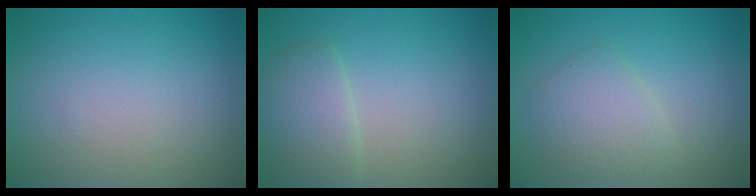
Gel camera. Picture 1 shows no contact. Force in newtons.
{"total": 2.9, "press": 2.9, "slide": 0.1}
{"total": 2.9, "press": 2.9, "slide": 0.0}